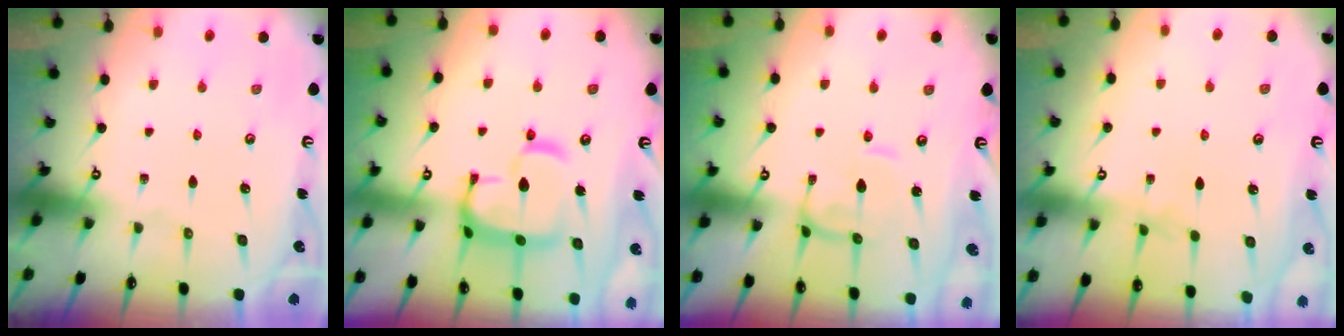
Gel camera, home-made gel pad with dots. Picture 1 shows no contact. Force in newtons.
{"total": 11.7, "press": 11.6, "slide": 1.3}
{"total": 0.8, "press": 0.8, "slide": 0.4}
{"total": 4.5, "press": 4.5, "slide": 0.3}